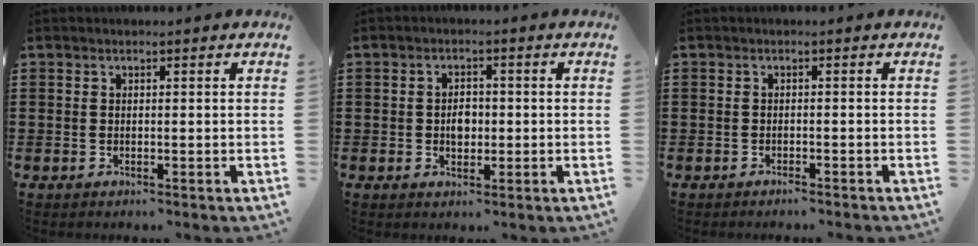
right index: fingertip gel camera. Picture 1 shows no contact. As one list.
[{"total": 2.7, "force": [-0.2, 1.8, 2.1], "torque": [-0.033, 0.002, -0.006]}, {"total": 0.8, "force": [-0.8, -0.1, 0.1], "torque": [-0.005, -0.004, -0.015]}]